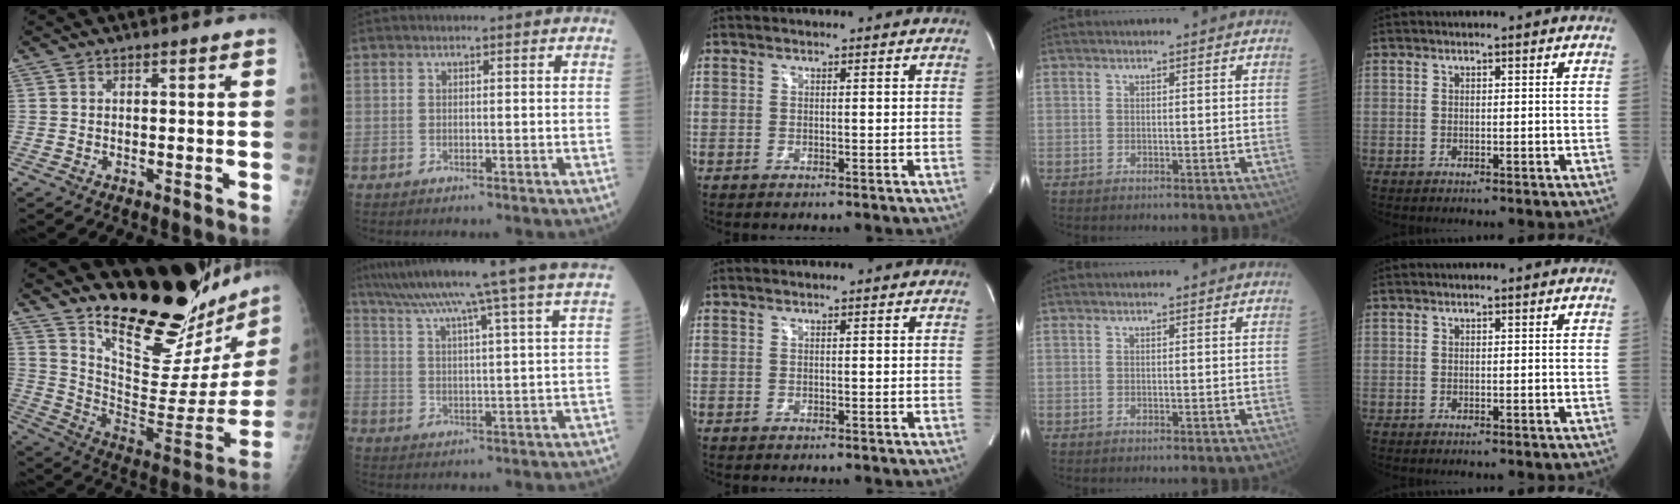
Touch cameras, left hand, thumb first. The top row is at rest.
{"thumb": {"total": 27.4, "force": [23.7, 6.3, 12.2], "torque": [-0.153, -0.195, 0.344]}, "index": {"total": 24.8, "force": [21.3, -2.6, 12.4], "torque": [-0.213, -0.041, 0.284]}}